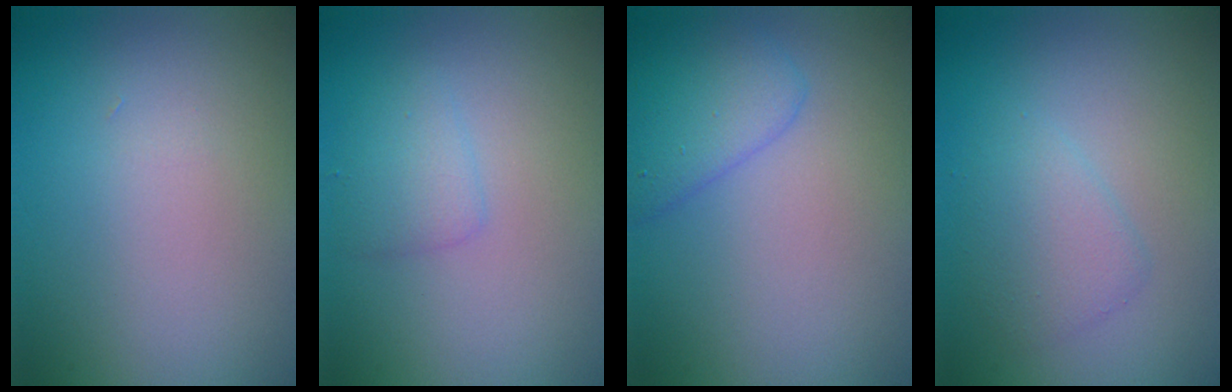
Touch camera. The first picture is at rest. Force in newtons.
{"total": 1.8, "press": 1.8, "slide": 0.0}
{"total": 3.3, "press": 3.3, "slide": 0.1}
{"total": 2.4, "press": 2.4, "slide": 0.1}